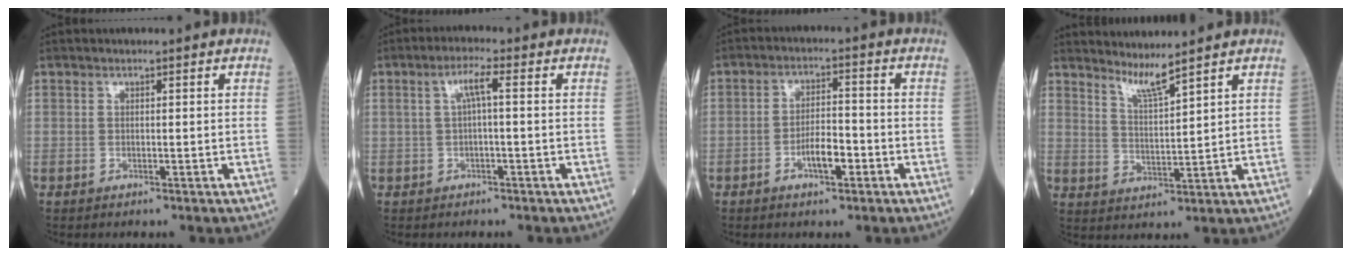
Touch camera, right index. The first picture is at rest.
{"total": 3.4, "force": [0.6, 0.3, 3.3], "torque": [-0.063, 0.013, 0.012]}
{"total": 4.8, "force": [-2.1, 1.5, 4.0], "torque": [-0.073, 0.006, -0.038]}
{"total": 4.0, "force": [3.6, -1.0, 1.5], "torque": [-0.035, -0.020, 0.074]}